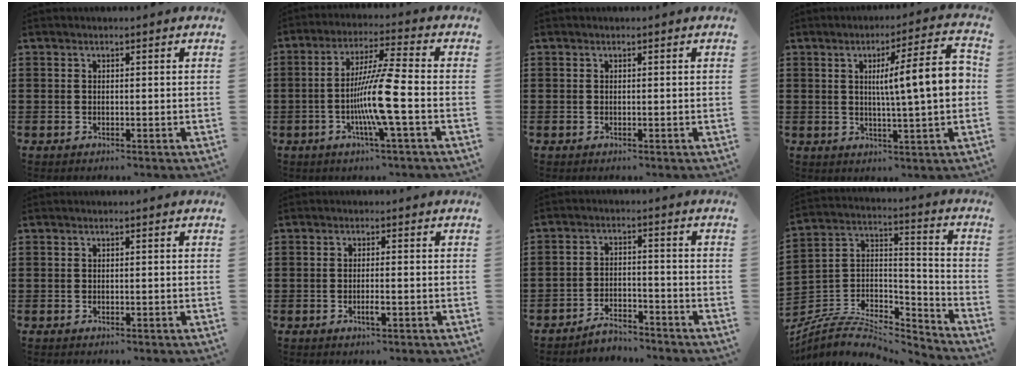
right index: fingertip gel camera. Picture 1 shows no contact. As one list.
[{"total": 10.1, "force": [-2.7, -0.4, 9.7], "torque": [-0.194, -0.018, -0.059]}, {"total": 0.0}, {"total": 10.6, "force": [1.2, 1.1, 10.5], "torque": [-0.174, -0.004, 0.014]}, {"total": 0.0}, {"total": 2.2, "force": [-0.9, 0.2, 2.0], "torque": [-0.041, -0.004, -0.018]}, {"total": 3.9, "force": [-3.8, 0.6, 0.4], "torque": [-0.011, 0.008, -0.078]}, {"total": 6.1, "force": [-4.8, 2.9, 2.5], "torque": [-0.063, 0.001, -0.098]}]